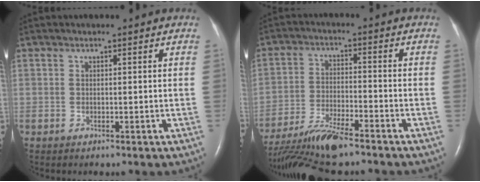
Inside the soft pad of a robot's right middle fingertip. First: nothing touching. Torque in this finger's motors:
{"motor_torque": [1.03, -1.11, 0.14, 0.09]}